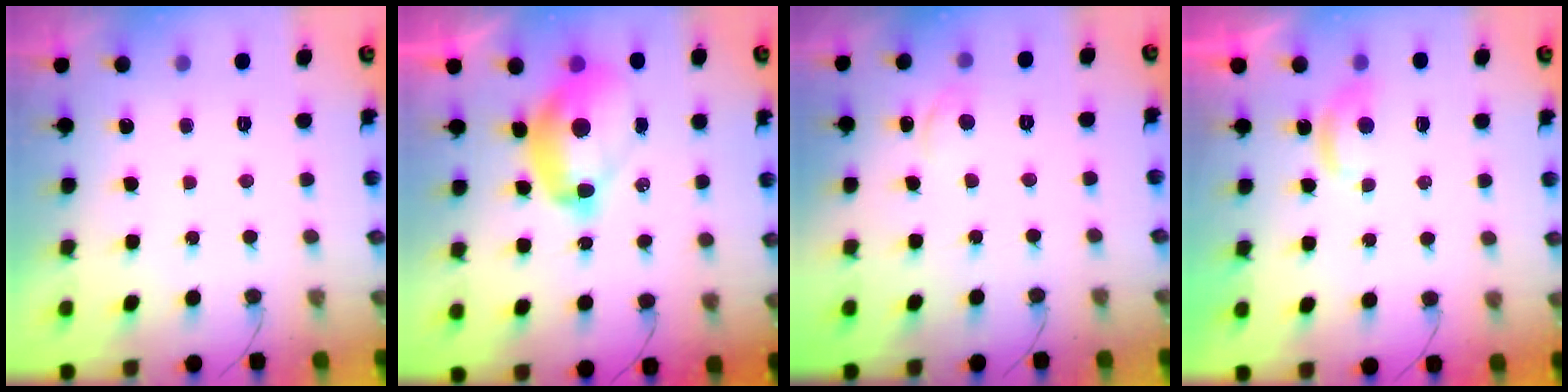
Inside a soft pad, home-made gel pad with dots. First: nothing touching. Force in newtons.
{"total": 11.4, "press": 11.3, "slide": 1.0}
{"total": 5.5, "press": 5.4, "slide": 0.8}
{"total": 4.0, "press": 3.9, "slide": 0.5}